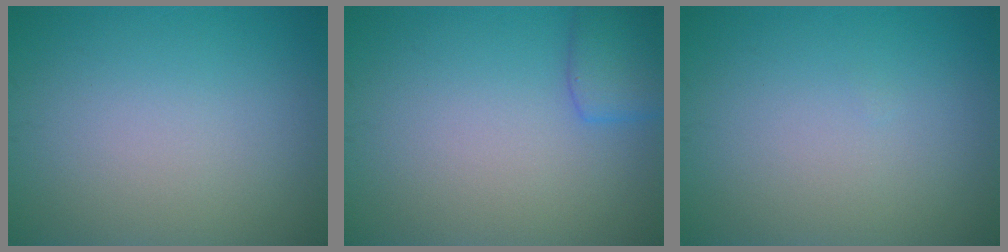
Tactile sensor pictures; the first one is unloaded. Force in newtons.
{"total": 2.7, "press": 2.6, "slide": 0.2}
{"total": 0.0}